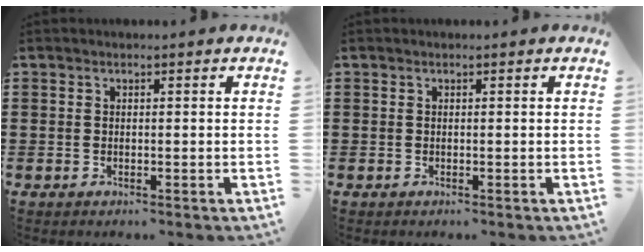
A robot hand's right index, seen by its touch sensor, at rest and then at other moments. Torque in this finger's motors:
{"motor_torque": [-0.17, 0.17, 0.03, -0.01]}